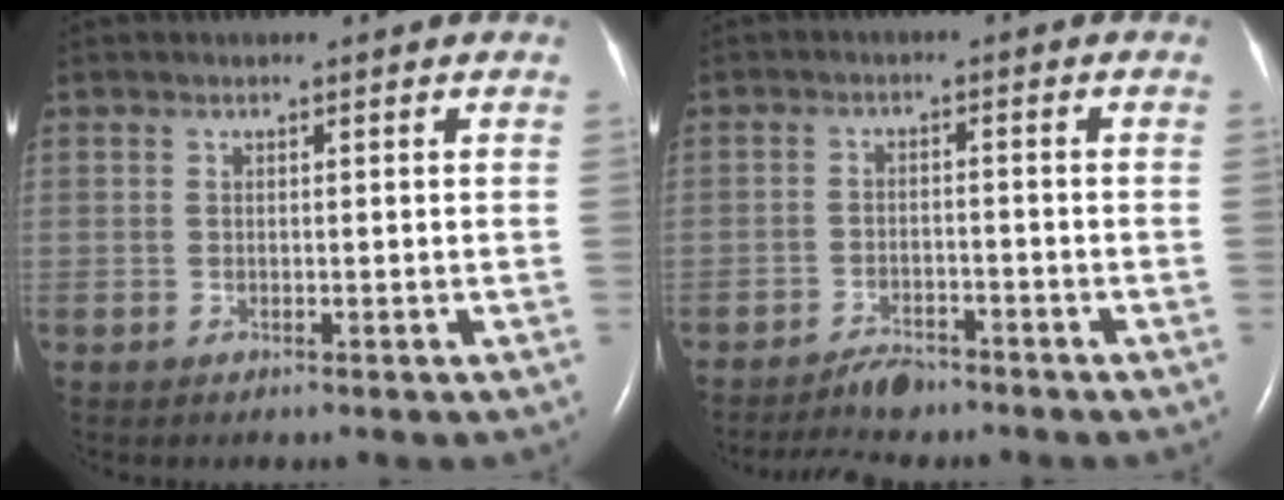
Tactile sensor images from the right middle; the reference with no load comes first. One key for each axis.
{"total": 4.2, "fx": -4.0, "fy": 0.9, "fz": 1.2, "tx": -0.028, "ty": -0.014, "tz": -0.068}